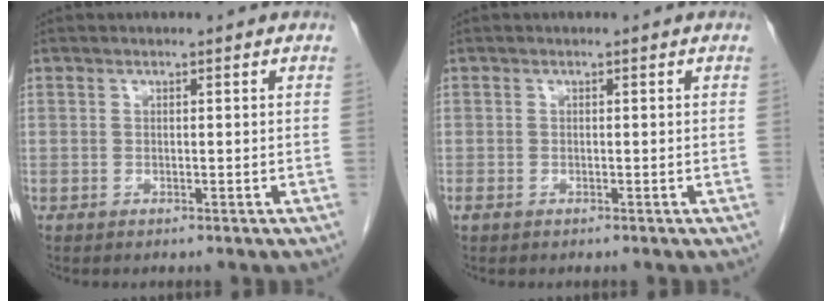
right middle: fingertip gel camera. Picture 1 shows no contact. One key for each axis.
{"total": 0.8, "fx": -0.5, "fy": 0.4, "fz": 0.4, "tx": -0.017, "ty": -0.001, "tz": -0.006}